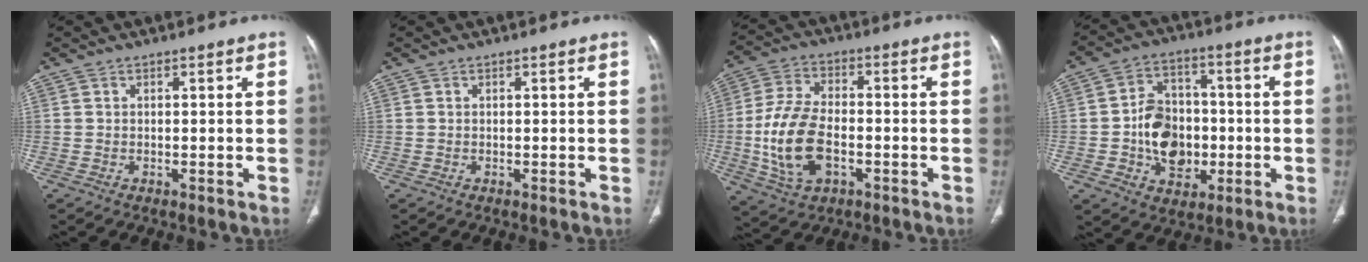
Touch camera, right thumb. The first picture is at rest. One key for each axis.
{"total": 0.0}
{"total": 14.0, "fx": -3.0, "fy": 8.2, "fz": 11.0, "tx": -0.221, "ty": 0.014, "tz": -0.050}
{"total": 13.2, "fx": -2.0, "fy": 10.1, "fz": 8.2, "tx": -0.092, "ty": 0.023, "tz": -0.028}